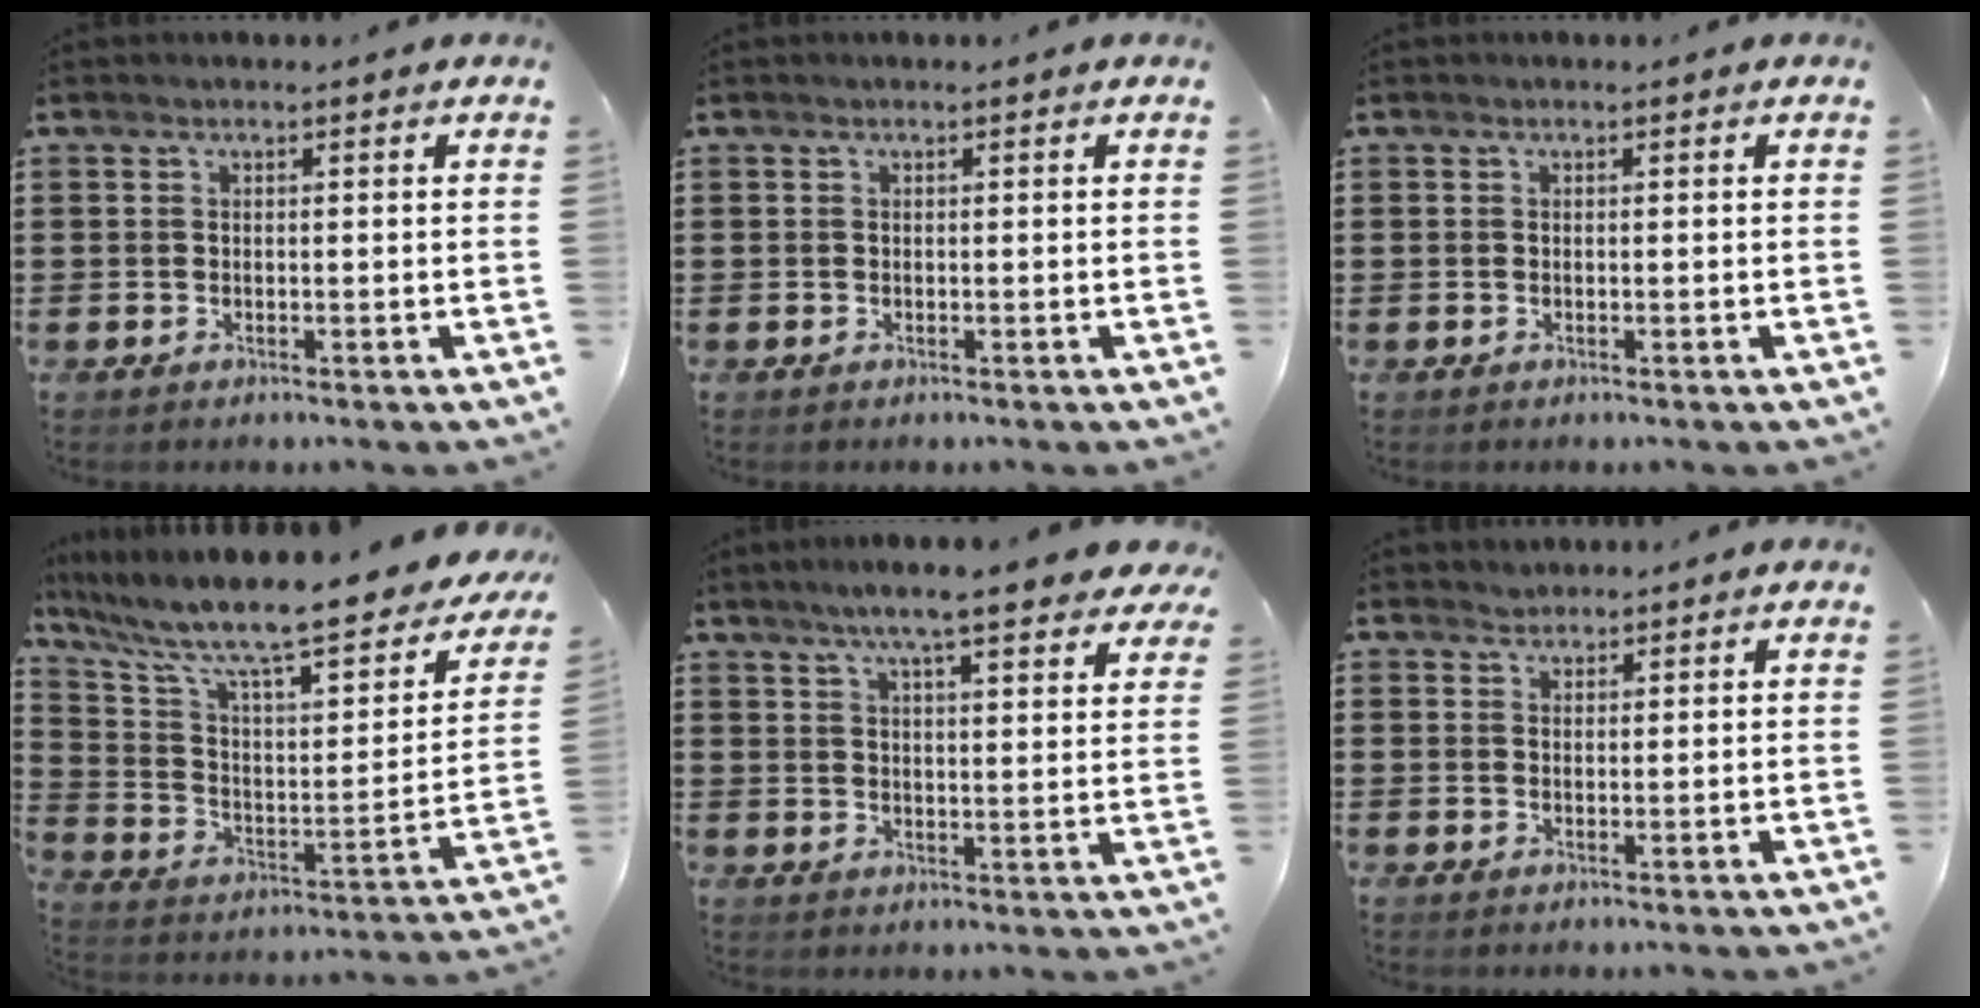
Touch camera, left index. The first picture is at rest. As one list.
[{"total": 0.0}, {"total": 0.0}, {"total": 11.6, "force": [9.3, 1.6, 6.8], "torque": [-0.154, -0.075, 0.148]}, {"total": 7.4, "force": [6.1, 0.6, 4.0], "torque": [-0.090, -0.015, 0.106]}, {"total": 1.5, "force": [1.4, 0.4, -0.2], "torque": [0.001, 0.002, 0.028]}]